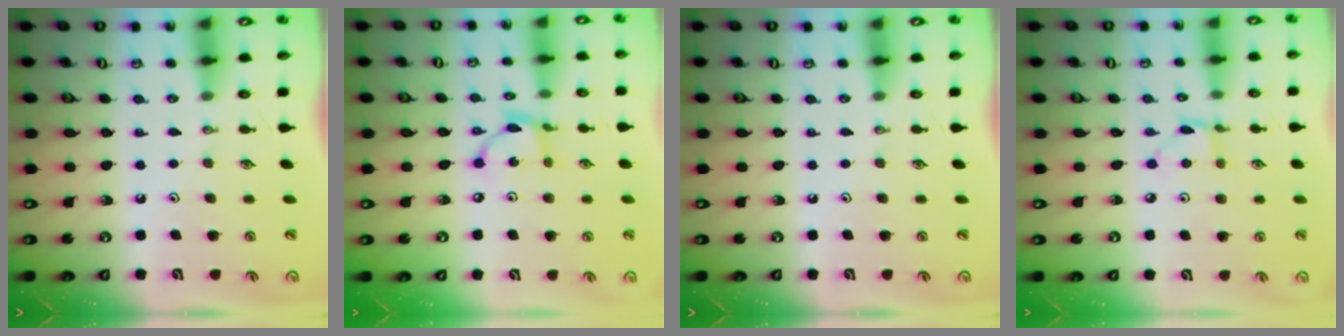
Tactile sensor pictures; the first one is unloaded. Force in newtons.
{"total": 6.4, "press": 6.4, "slide": 0.2}
{"total": 0.0}
{"total": 3.3, "press": 3.3, "slide": 0.4}